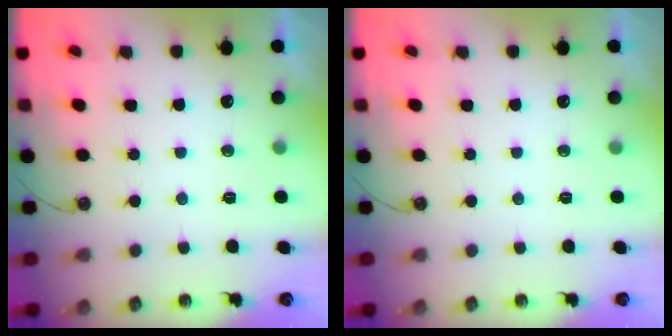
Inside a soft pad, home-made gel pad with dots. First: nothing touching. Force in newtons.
{"total": 0.0}